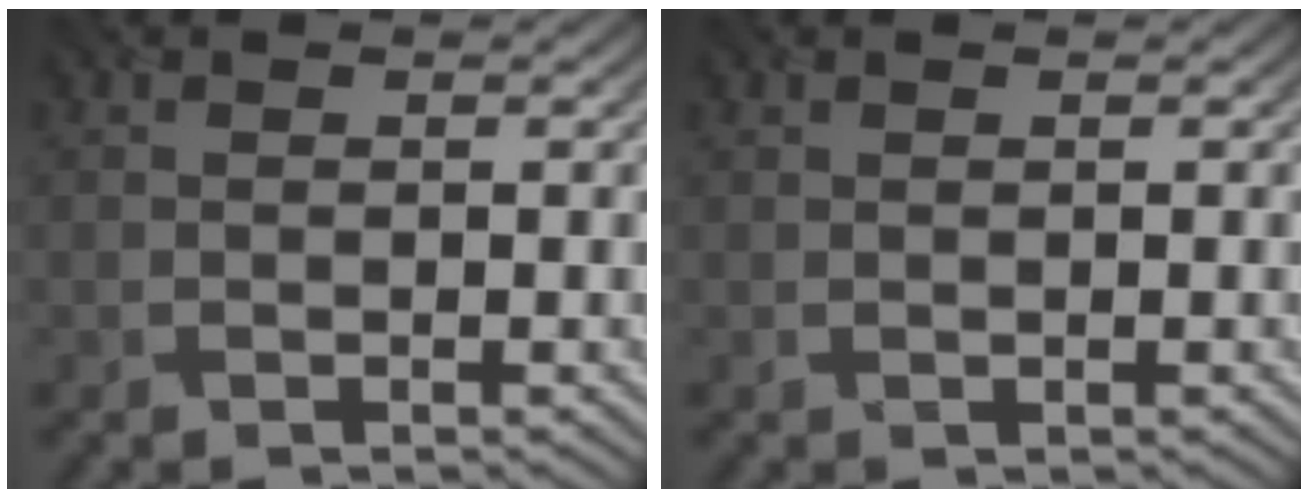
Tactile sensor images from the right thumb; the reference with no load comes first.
{"total": 0.0}